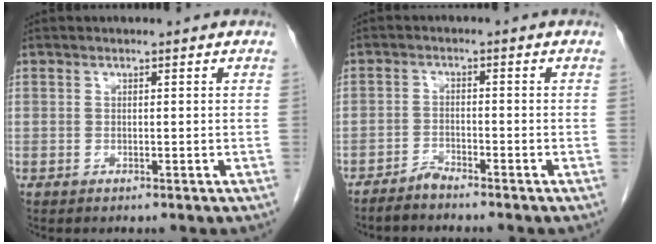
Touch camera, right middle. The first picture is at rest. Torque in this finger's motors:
{"motor_torque": [-0.12, 0.00, 0.00, -0.02]}